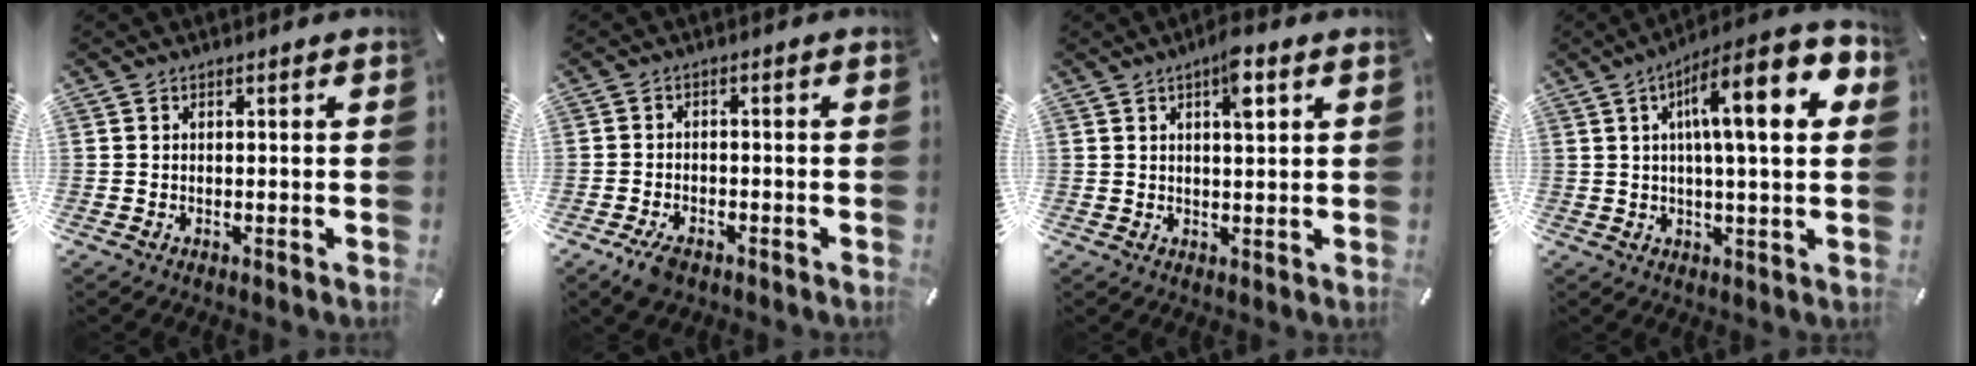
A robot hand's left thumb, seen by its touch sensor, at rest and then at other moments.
{"total": 4.0, "force": [-2.8, 1.9, 2.2], "torque": [-0.053, 0.010, -0.054]}
{"total": 5.5, "force": [2.5, 1.7, 4.5], "torque": [-0.072, -0.005, 0.038]}
{"total": 16.7, "force": [5.5, 3.6, 15.4], "torque": [-0.240, -0.020, 0.076]}